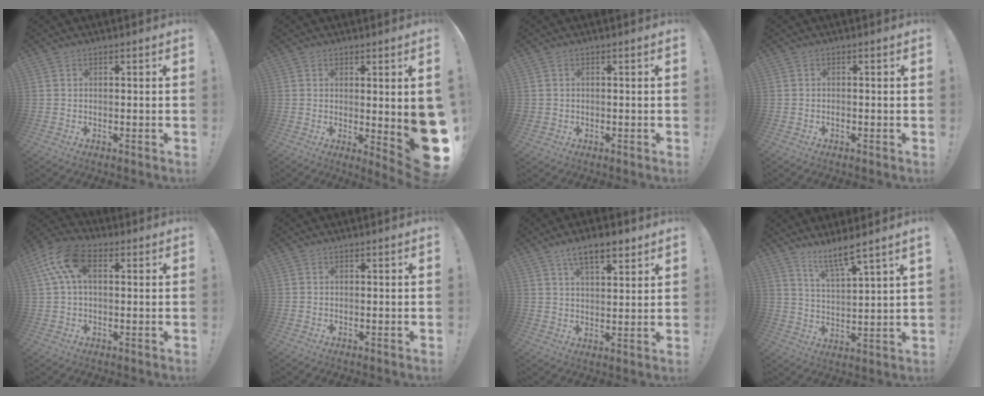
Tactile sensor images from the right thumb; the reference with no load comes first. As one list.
[{"total": 9.5, "force": [0.7, 1.6, 9.3], "torque": [-0.102, -0.041, 0.018]}, {"total": 1.3, "force": [0.3, 1.2, 0.3], "torque": [-0.006, 0.001, 0.006]}, {"total": 0.6, "force": [-0.5, 0.2, 0.1], "torque": [-0.003, 0.000, -0.010]}, {"total": 13.1, "force": [3.9, 7.6, 9.8], "torque": [-0.187, -0.001, 0.074]}, {"total": 0.0}, {"total": 8.9, "force": [5.9, 3.1, 5.8], "torque": [-0.083, -0.027, 0.104]}, {"total": 8.8, "force": [7.1, 0.3, 5.1], "torque": [-0.088, -0.048, 0.120]}]